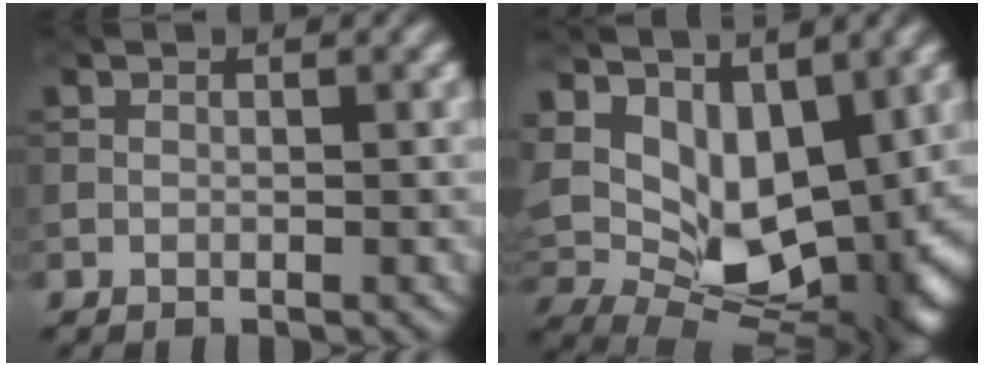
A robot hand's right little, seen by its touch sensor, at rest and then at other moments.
{"total": 13.1, "force": [3.5, 7.8, 9.9], "torque": [-0.159, -0.016, 0.079]}